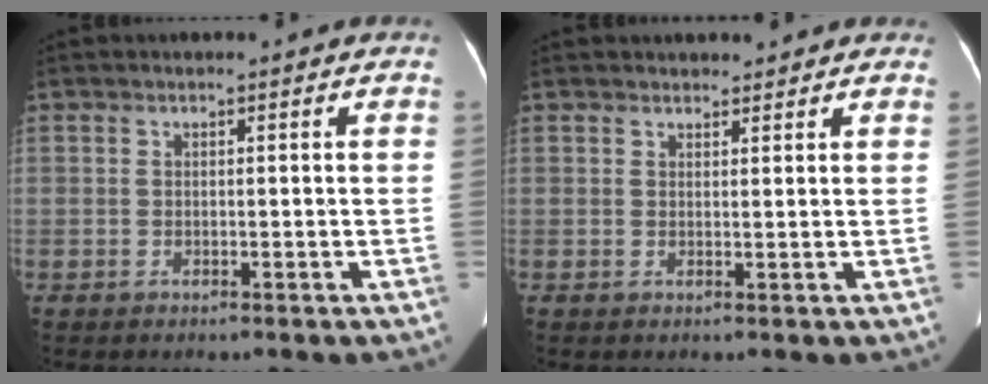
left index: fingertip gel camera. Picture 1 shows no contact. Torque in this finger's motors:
{"motor_torque": [-0.27, 0.28, -0.24, -0.06]}